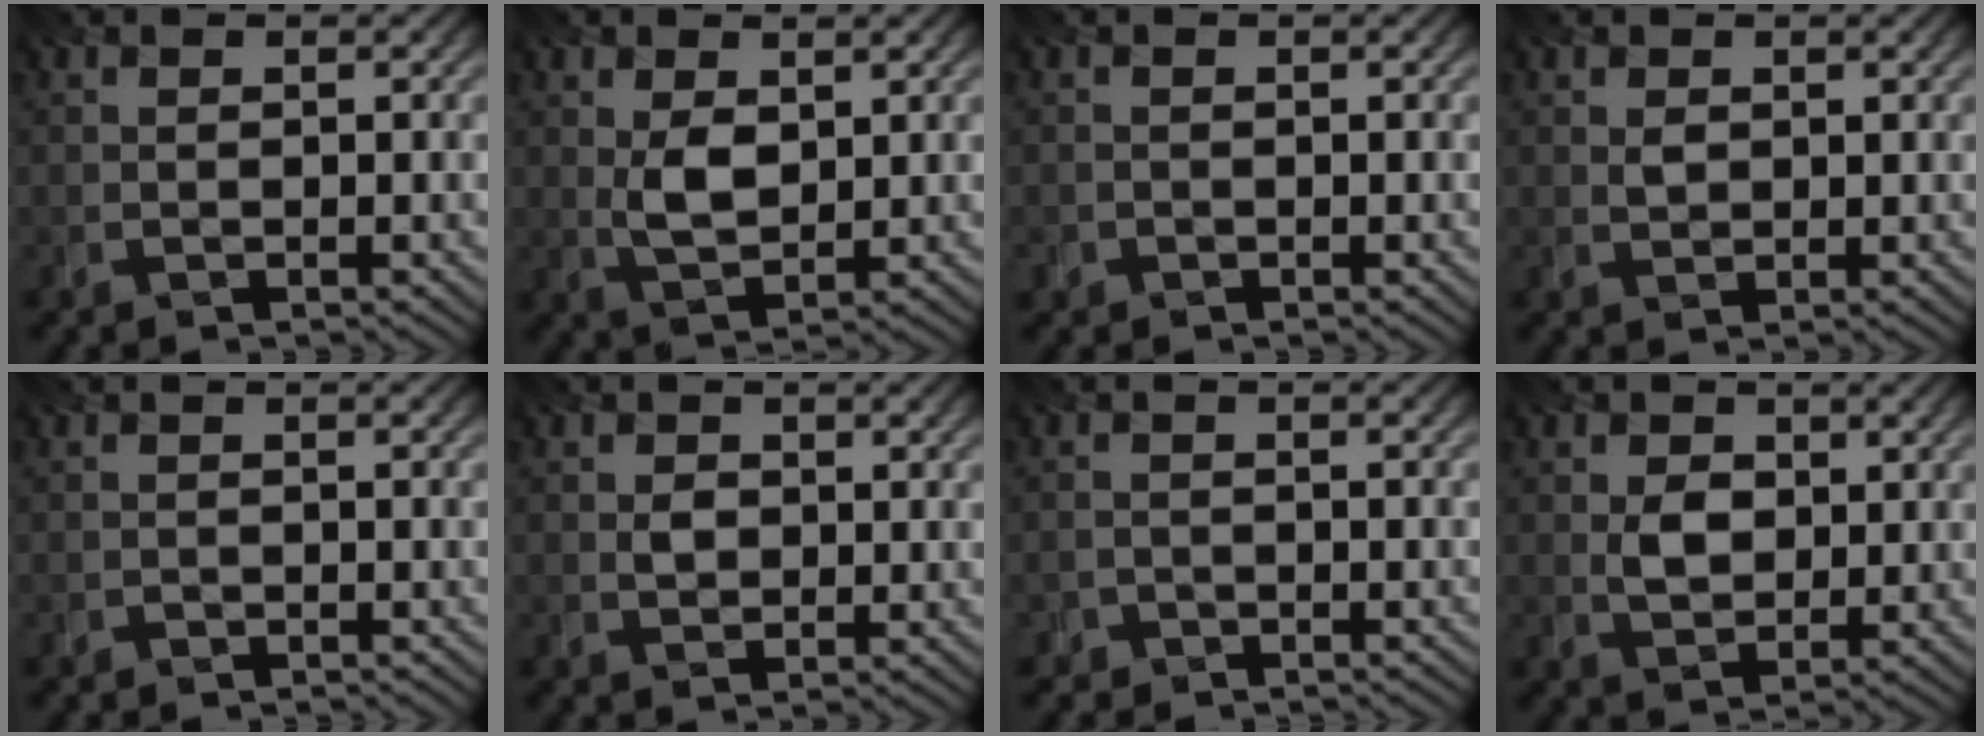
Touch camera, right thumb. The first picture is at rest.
{"total": 3.8, "force": [1.1, 2.1, 3.0], "torque": [-0.067, -0.005, 0.026]}
{"total": 0.7, "force": [-0.3, 0.6, -0.2], "torque": [0.005, -0.005, -0.009]}
{"total": 1.2, "force": [0.7, 0.8, 0.5], "torque": [-0.014, -0.002, 0.017]}
{"total": 0.6, "force": [-0.6, 0.1, -0.1], "torque": [0.005, -0.001, -0.010]}
{"total": 1.5, "force": [0.4, 1.3, 0.7], "torque": [-0.016, -0.003, 0.007]}
{"total": 1.5, "force": [-1.3, 0.6, -0.3], "torque": [0.009, 0.002, -0.027]}
{"total": 3.4, "force": [0.9, 2.6, 2.0], "torque": [-0.044, -0.004, 0.015]}